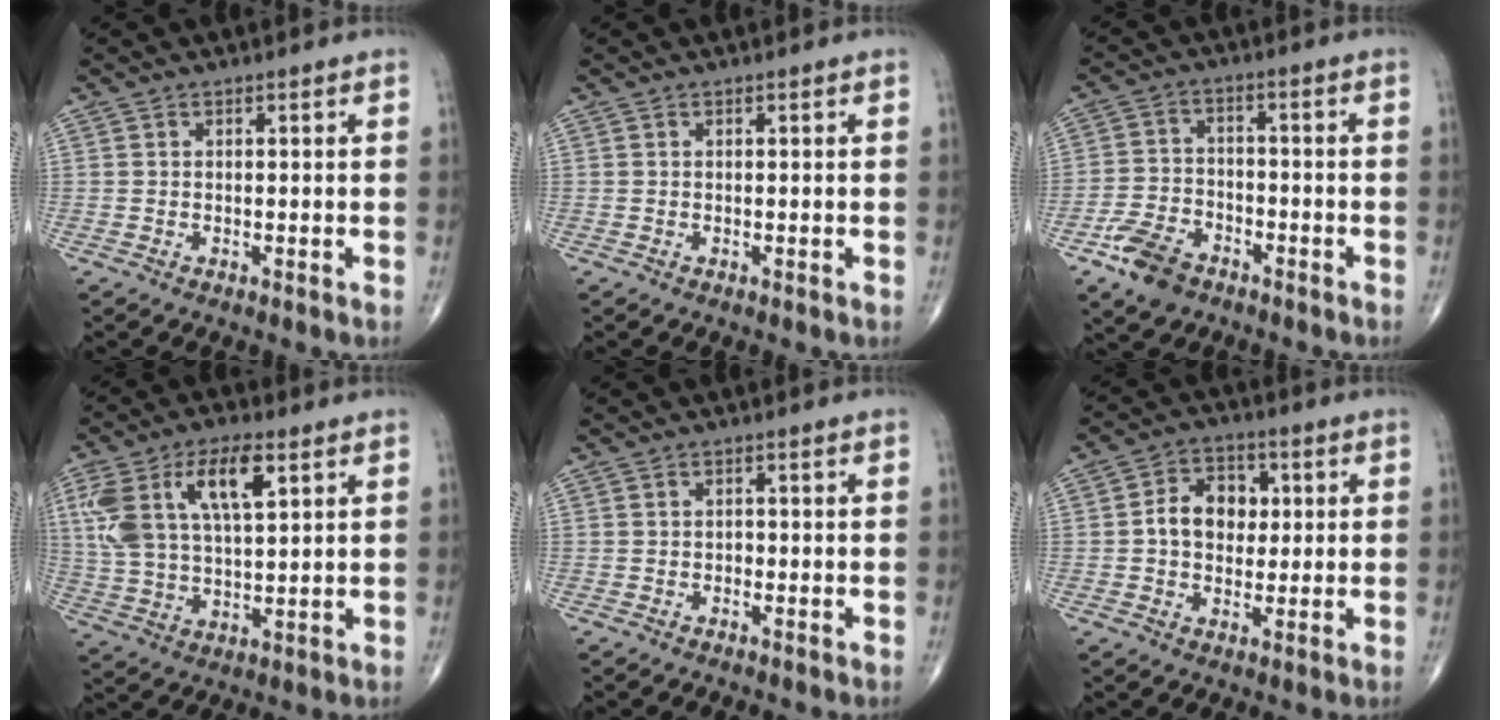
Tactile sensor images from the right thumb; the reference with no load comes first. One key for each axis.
{"total": 0.0}
{"total": 8.4, "fx": -5.2, "fy": 5.1, "fz": 4.1, "tx": -0.070, "ty": 0.022, "tz": -0.098}
{"total": 15.6, "fx": 5.9, "fy": 7.0, "fz": 12.6, "tx": -0.248, "ty": 0.002, "tz": 0.111}
{"total": 0.8, "fx": -0.3, "fy": 0.6, "fz": 0.4, "tx": -0.001, "ty": 0.003, "tz": -0.010}
{"total": 8.7, "fx": 0.7, "fy": 6.6, "fz": 5.6, "tx": -0.061, "ty": 0.016, "tz": 0.005}